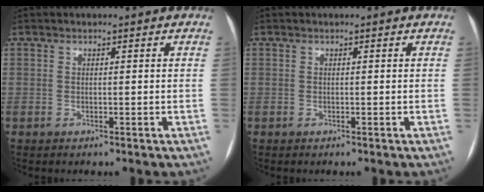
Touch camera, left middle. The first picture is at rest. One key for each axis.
{"total": 0.0}